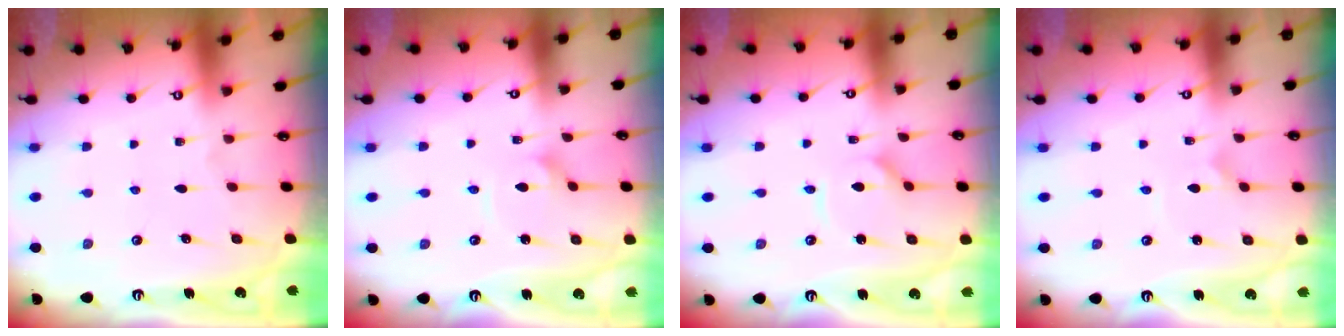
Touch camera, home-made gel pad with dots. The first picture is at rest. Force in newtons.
{"total": 1.7, "press": 1.7, "slide": 0.2}
{"total": 2.2, "press": 2.2, "slide": 0.3}
{"total": 1.0, "press": 1.0, "slide": 0.0}